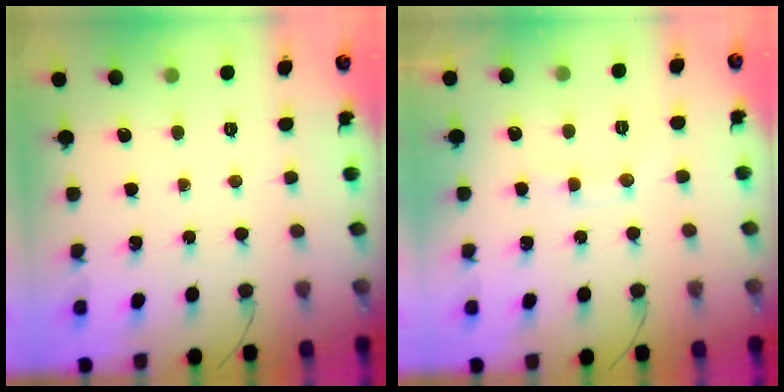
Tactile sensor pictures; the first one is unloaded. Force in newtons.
{"total": 7.5, "press": 7.4, "slide": 0.7}